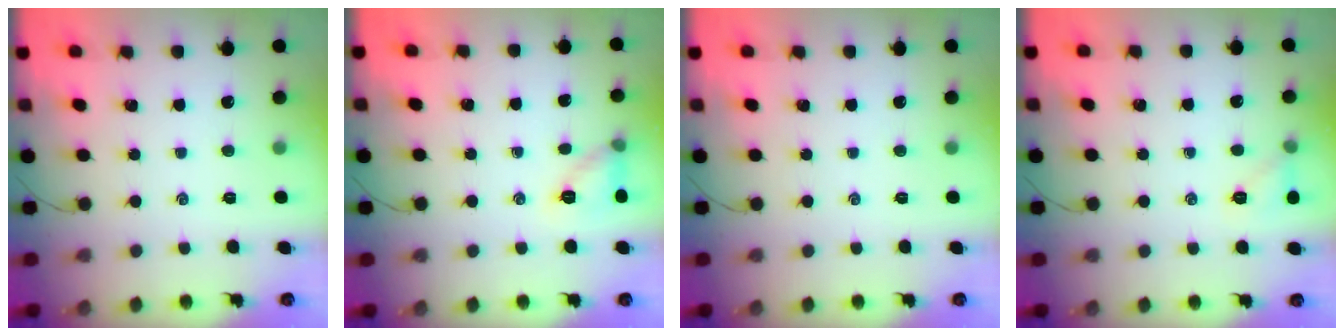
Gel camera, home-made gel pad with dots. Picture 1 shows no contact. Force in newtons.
{"total": 8.4, "press": 8.3, "slide": 1.0}
{"total": 0.0}
{"total": 6.0, "press": 5.8, "slide": 1.5}